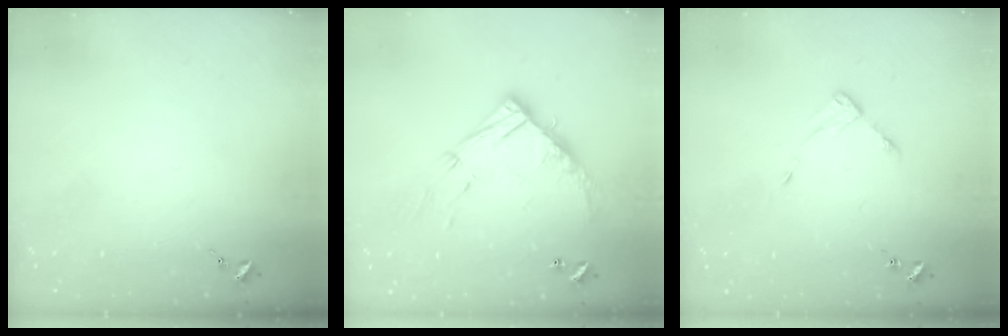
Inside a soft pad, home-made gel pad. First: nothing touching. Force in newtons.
{"total": 13.8, "press": 13.8, "slide": 1.0}
{"total": 4.1, "press": 4.1, "slide": 0.4}